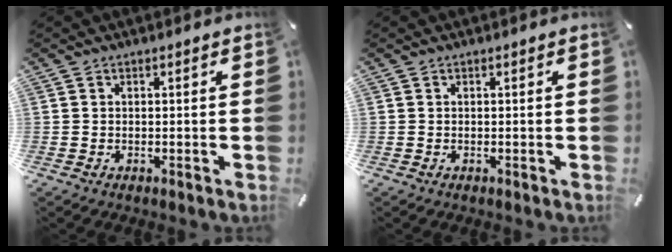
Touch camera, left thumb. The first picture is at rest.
{"total": 0.0}